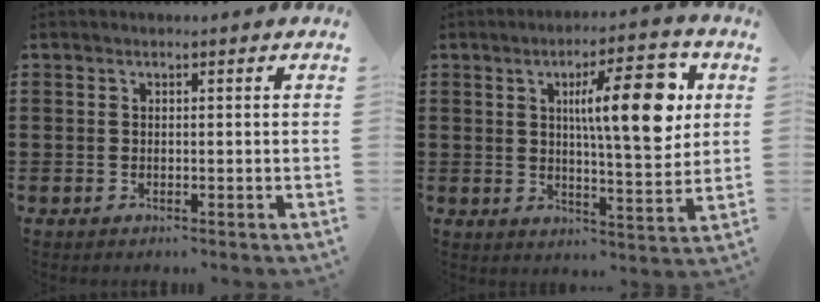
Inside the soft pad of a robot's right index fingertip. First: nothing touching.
{"total": 12.2, "force": [3.8, 3.2, 11.1], "torque": [-0.176, -0.005, 0.053]}